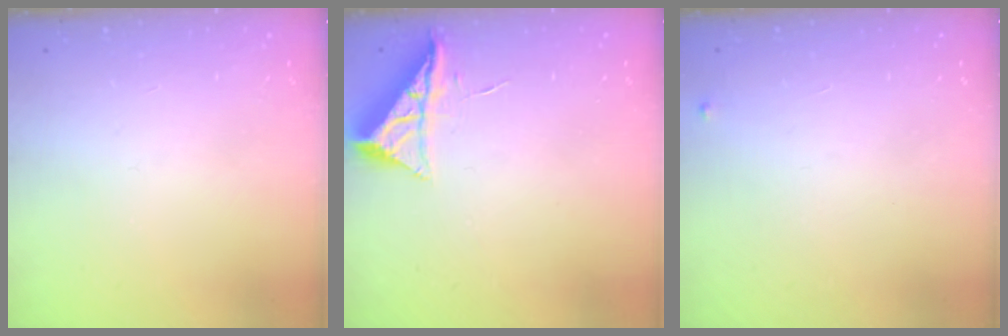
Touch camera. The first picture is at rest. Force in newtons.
{"total": 6.1, "press": 6.1, "slide": 0.7}
{"total": 3.2, "press": 3.2, "slide": 0.2}